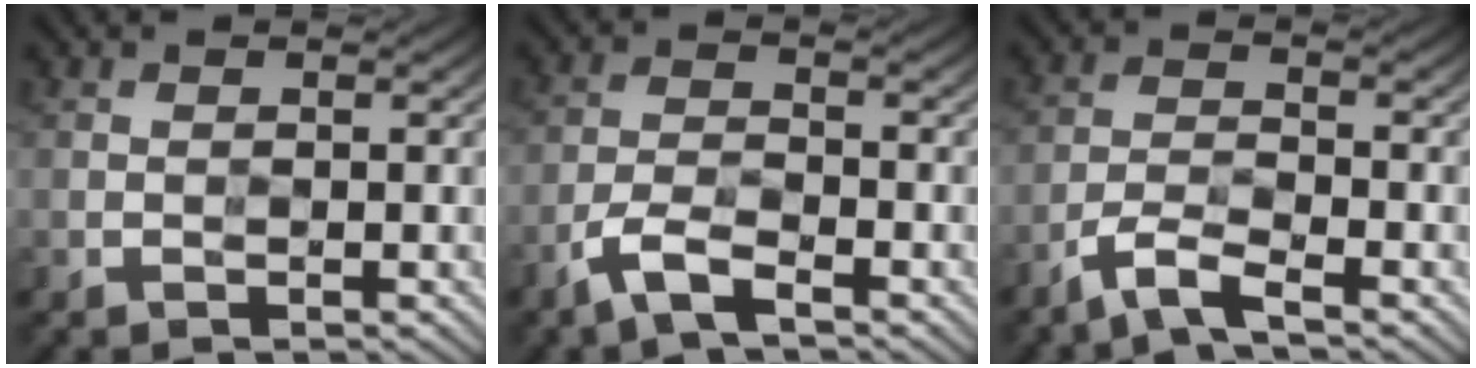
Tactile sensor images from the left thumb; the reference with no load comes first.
{"total": 4.5, "force": [-3.1, 1.2, 3.0], "torque": [-0.069, -0.002, -0.074]}
{"total": 4.2, "force": [-3.2, 0.6, 2.6], "torque": [-0.056, 0.001, -0.077]}